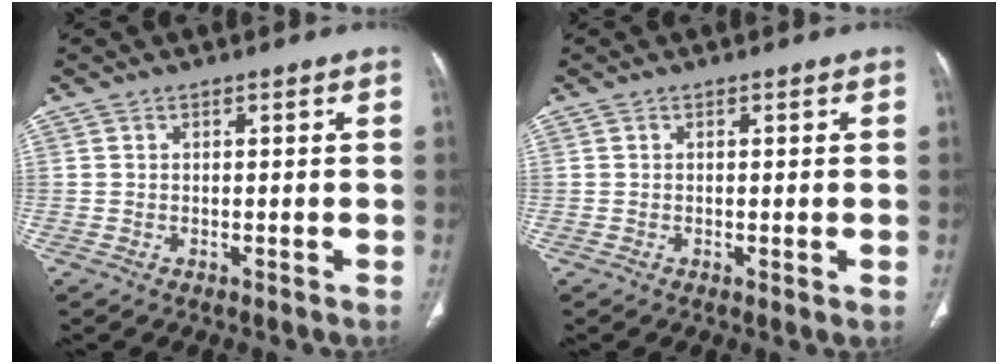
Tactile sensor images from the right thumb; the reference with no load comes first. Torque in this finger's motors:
{"motor_torque": [-0.33, 0.06, -0.50, -0.06, -0.06]}